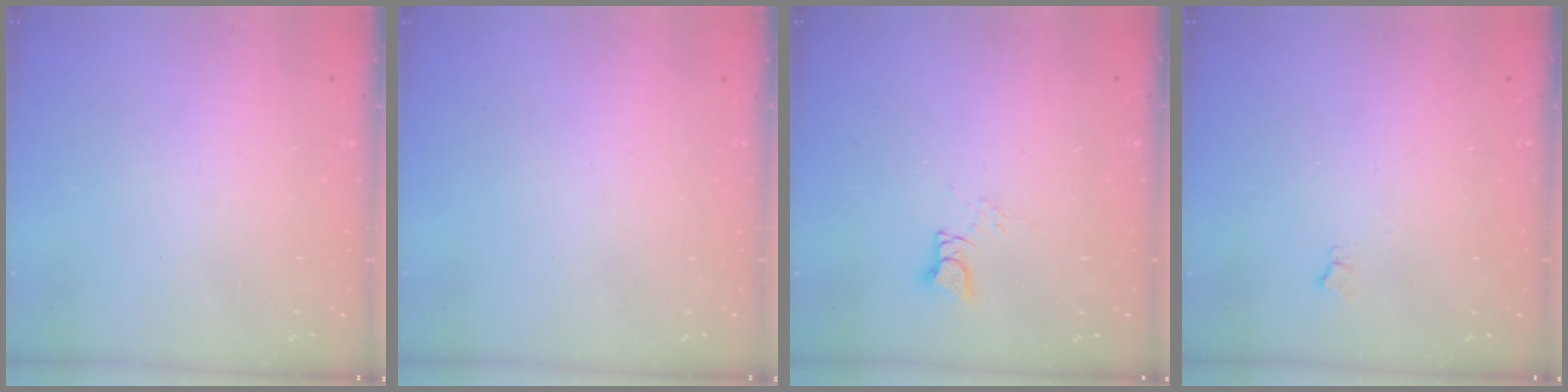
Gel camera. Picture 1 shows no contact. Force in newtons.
{"total": 0.0}
{"total": 3.3, "press": 3.2, "slide": 0.4}
{"total": 2.8, "press": 2.8, "slide": 0.6}